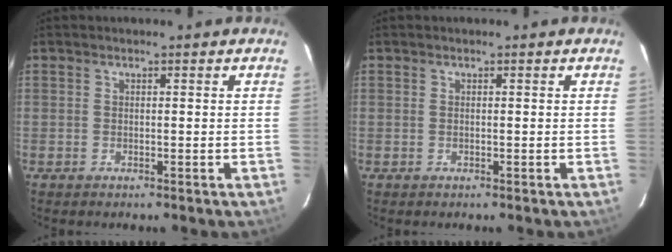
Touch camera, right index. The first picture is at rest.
{"total": 0.0}